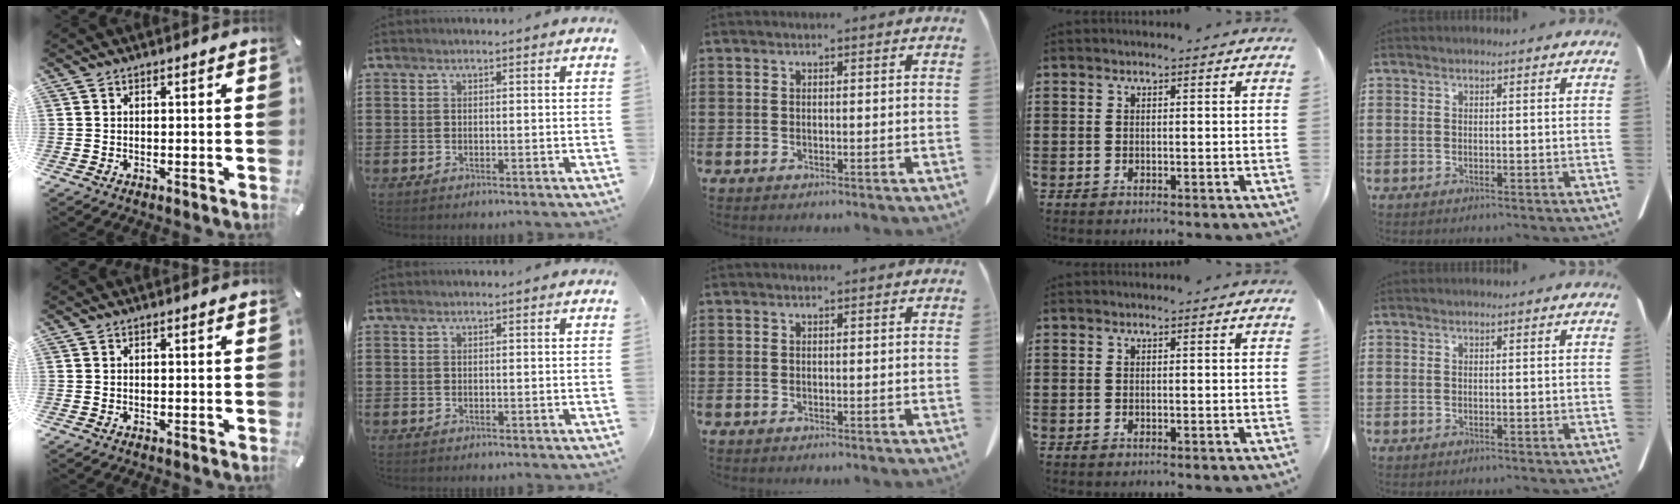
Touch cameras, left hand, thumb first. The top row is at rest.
{}